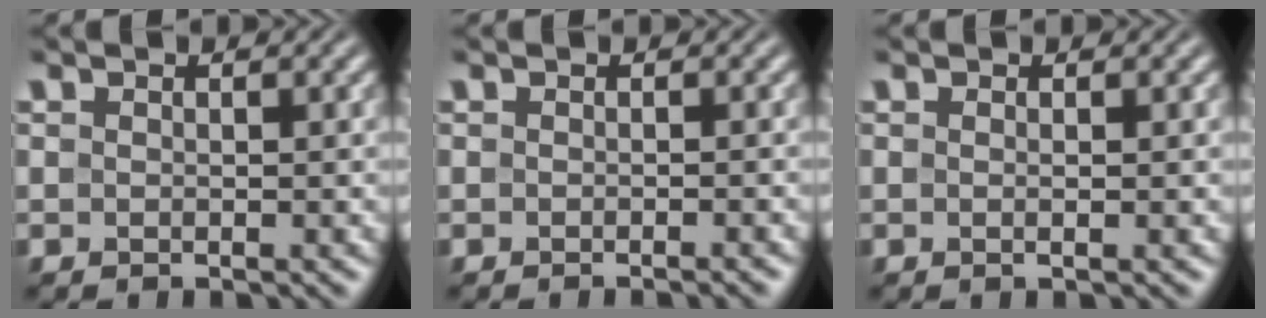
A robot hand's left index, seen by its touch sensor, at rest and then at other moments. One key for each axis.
{"total": 1.1, "fx": -0.8, "fy": 0.2, "fz": 0.8, "tx": -0.002, "ty": -0.001, "tz": -0.015}
{"total": 0.7, "fx": 0.0, "fy": 0.1, "fz": 0.7, "tx": -0.011, "ty": -0.001, "tz": -0.002}